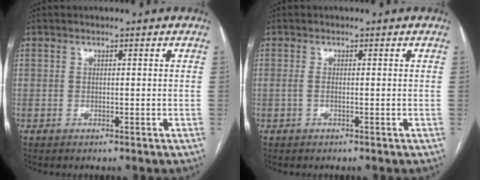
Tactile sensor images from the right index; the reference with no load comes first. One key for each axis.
{"total": 0.8, "fx": -0.3, "fy": 0.2, "fz": 0.7, "tx": -0.013, "ty": 0.002, "tz": -0.006}